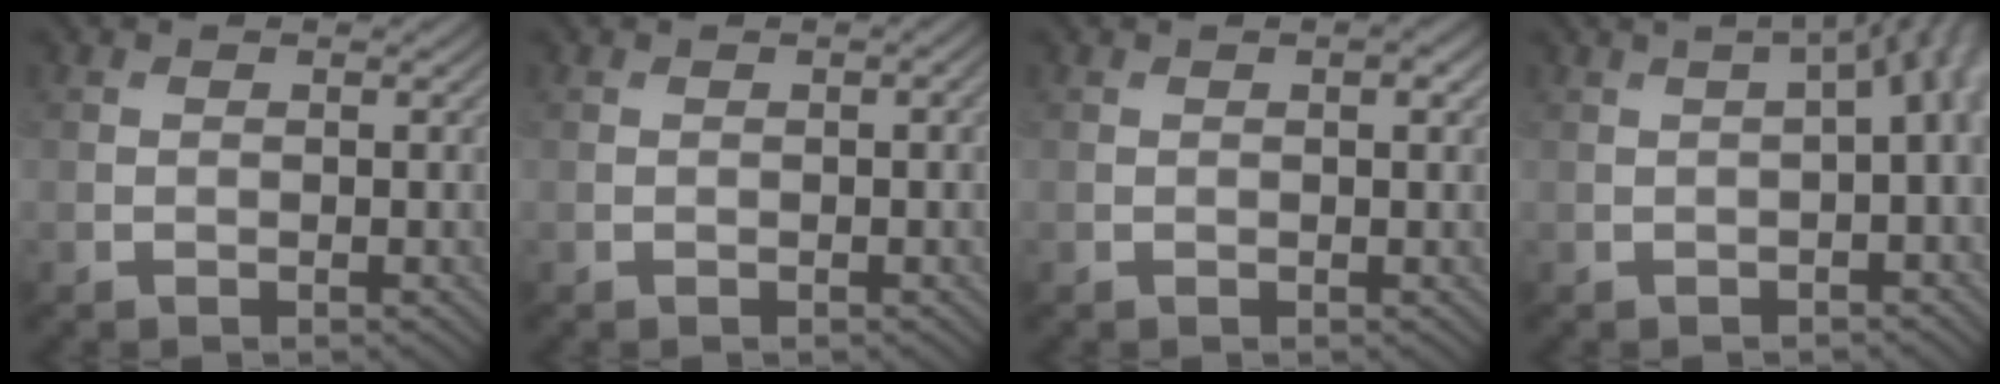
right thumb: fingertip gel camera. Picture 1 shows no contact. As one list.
[{"total": 1.0, "force": [0.1, 0.2, 1.0], "torque": [-0.015, 0.004, 0.002]}, {"total": 1.3, "force": [0.5, 0.3, 1.1], "torque": [-0.017, 0.002, 0.008]}, {"total": 6.1, "force": [0.5, 1.9, 5.7], "torque": [-0.065, 0.015, 0.010]}]